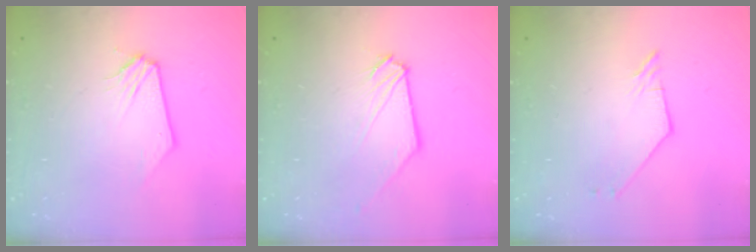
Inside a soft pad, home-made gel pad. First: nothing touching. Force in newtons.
{"total": 0.7, "press": 0.7, "slide": 0.0}
{"total": 2.1, "press": 2.1, "slide": 0.1}